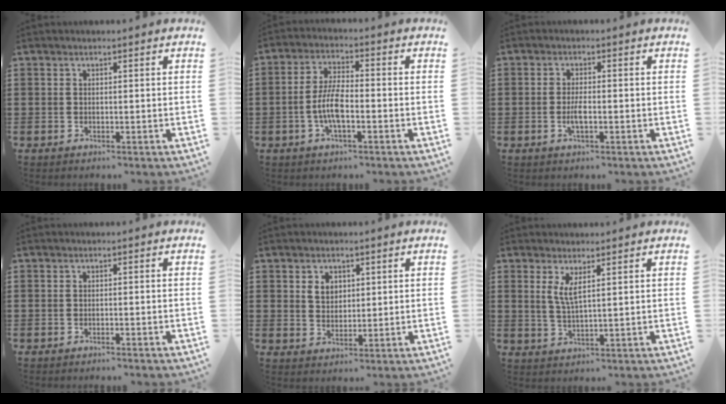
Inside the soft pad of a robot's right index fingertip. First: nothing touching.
{"total": 6.1, "force": [-1.7, 1.9, 5.6], "torque": [-0.131, -0.006, -0.040]}
{"total": 2.9, "force": [-0.8, 0.8, 2.7], "torque": [-0.056, -0.004, -0.015]}
{"total": 0.6, "force": [-0.6, -0.2, 0.3], "torque": [-0.007, -0.005, -0.010]}
{"total": 3.0, "force": [1.2, 2.3, 1.5], "torque": [-0.039, 0.008, 0.021]}
{"total": 3.3, "force": [1.5, 0.5, 2.9], "torque": [-0.062, -0.001, 0.026]}